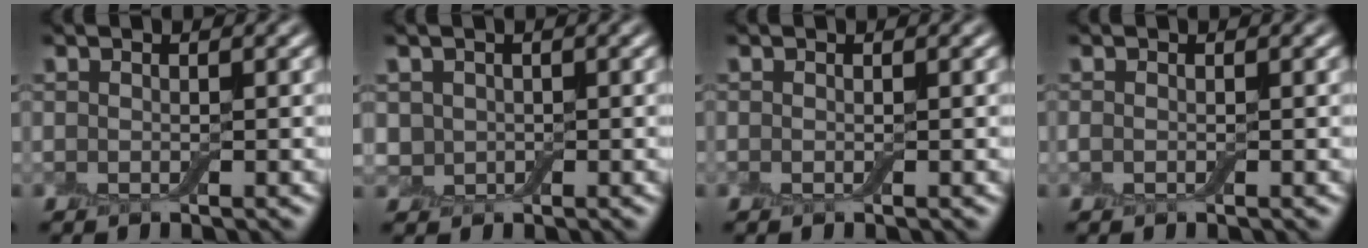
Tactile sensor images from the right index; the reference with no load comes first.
{"total": 1.8, "force": [0.2, 1.6, 0.7], "torque": [-0.014, -0.004, 0.001]}
{"total": 0.0}
{"total": 0.0}